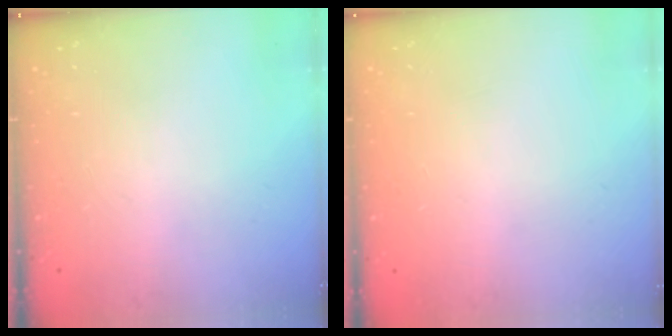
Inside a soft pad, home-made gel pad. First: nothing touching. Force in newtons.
{"total": 0.0}